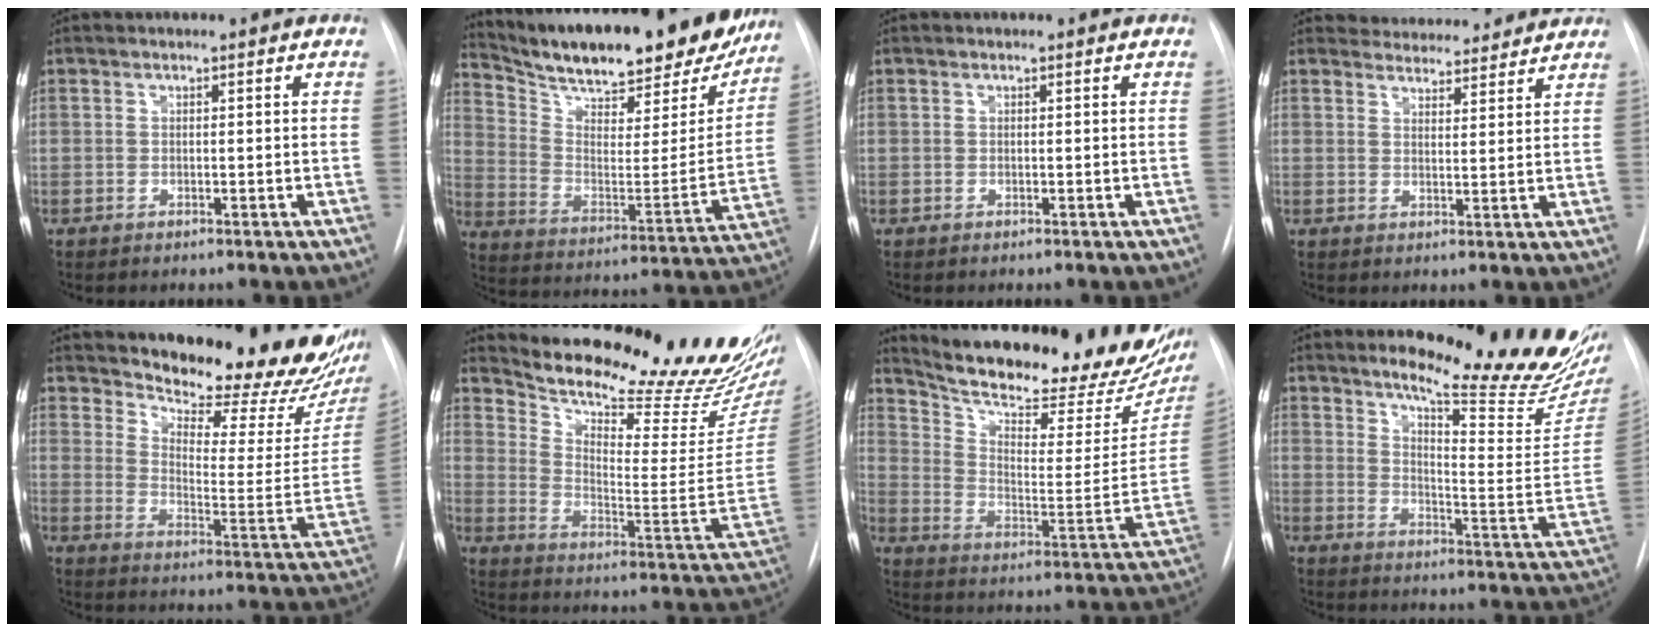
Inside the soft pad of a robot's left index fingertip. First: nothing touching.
{"total": 29.0, "force": [24.4, 7.4, 13.9], "torque": [-0.225, -0.043, 0.334]}
{"total": 0.0}
{"total": 9.5, "force": [9.1, 2.5, 1.3], "torque": [-0.005, 0.006, 0.110]}
{"total": 22.3, "force": [20.2, 2.5, 9.1], "torque": [-0.138, -0.108, 0.259]}
{"total": 27.5, "force": [24.8, 2.6, 11.5], "torque": [-0.181, -0.112, 0.325]}
{"total": 28.2, "force": [23.5, 6.7, 14.1], "torque": [-0.225, -0.058, 0.313]}
{"total": 21.2, "force": [18.3, 0.9, 10.7], "torque": [-0.151, -0.112, 0.230]}